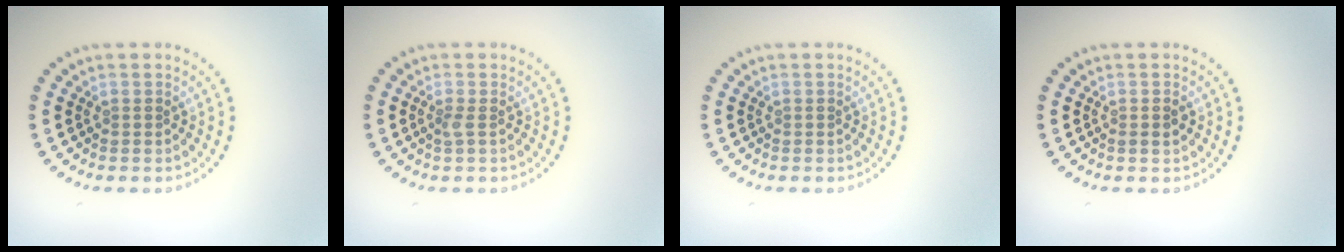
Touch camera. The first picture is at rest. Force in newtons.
{"total": 0.7, "press": 0.5, "slide": 0.4}
{"total": 0.0}
{"total": 1.0, "press": 0.9, "slide": 0.3}